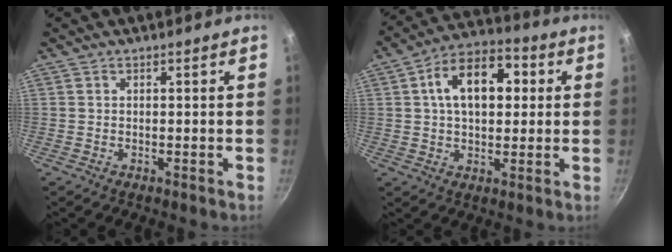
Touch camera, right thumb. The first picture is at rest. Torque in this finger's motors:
{"motor_torque": [-0.53, 1.57, 1.17, 0.22, 0.17]}